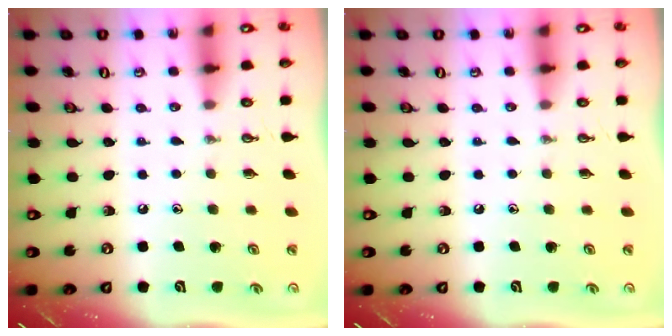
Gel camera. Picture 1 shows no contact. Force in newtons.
{"total": 0.0}